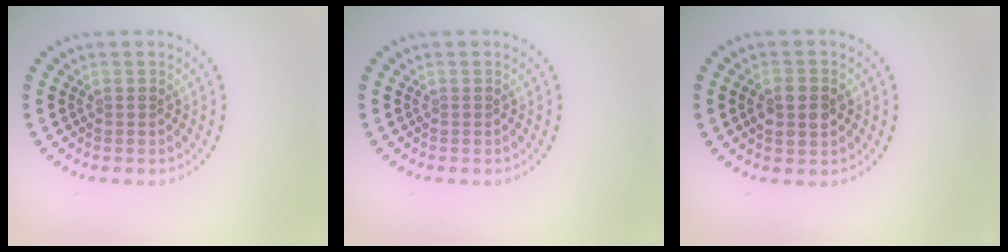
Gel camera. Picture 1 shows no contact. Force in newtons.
{"total": 0.0}
{"total": 2.9, "press": 2.9, "slide": 0.2}